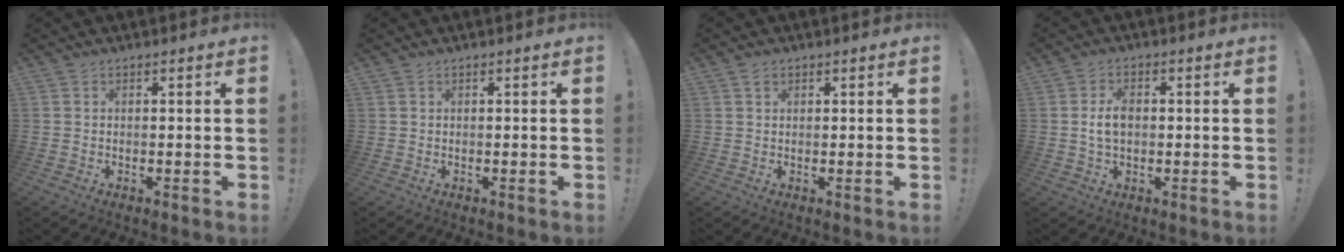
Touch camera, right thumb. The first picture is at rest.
{"total": 0.0}
{"total": 1.2, "force": [0.8, 0.8, 0.4], "torque": [-0.006, -0.001, 0.016]}
{"total": 5.2, "force": [-0.1, 3.1, 4.1], "torque": [-0.065, 0.002, -0.005]}